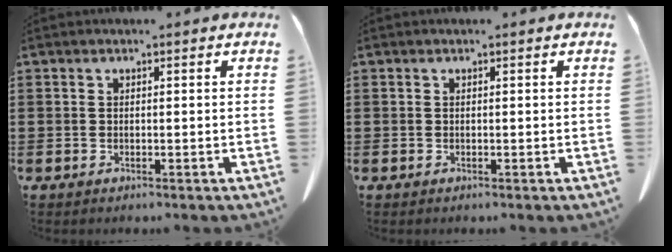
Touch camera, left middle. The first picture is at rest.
{"total": 0.0}